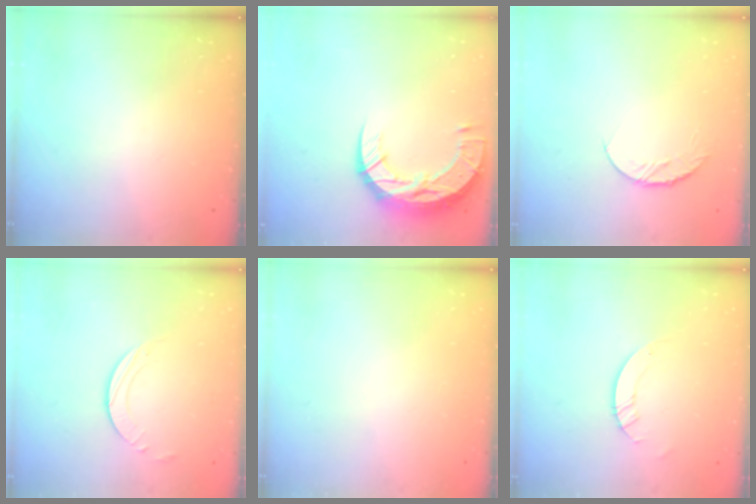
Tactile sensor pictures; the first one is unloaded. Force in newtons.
{"total": 15.0, "press": 14.9, "slide": 1.2}
{"total": 6.0, "press": 6.0, "slide": 0.6}
{"total": 2.2, "press": 2.2, "slide": 0.2}
{"total": 0.0}
{"total": 3.0, "press": 3.0, "slide": 0.3}